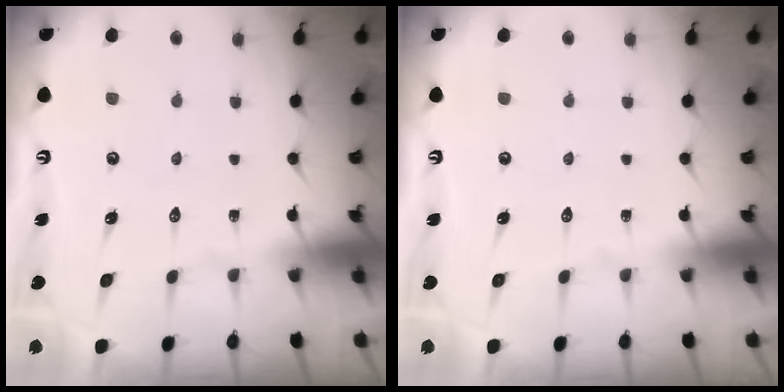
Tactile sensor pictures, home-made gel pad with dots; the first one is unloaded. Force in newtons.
{"total": 0.0}